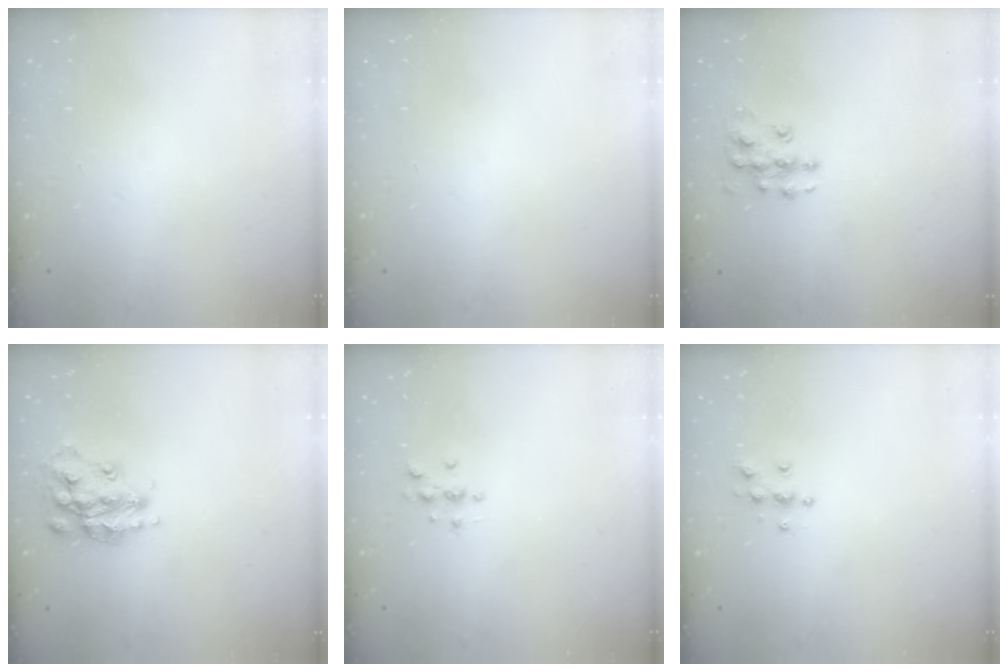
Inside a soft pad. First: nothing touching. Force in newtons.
{"total": 0.0}
{"total": 8.9, "press": 8.8, "slide": 0.6}
{"total": 15.9, "press": 15.8, "slide": 1.0}
{"total": 3.0, "press": 3.0, "slide": 0.4}
{"total": 6.2, "press": 6.1, "slide": 0.6}